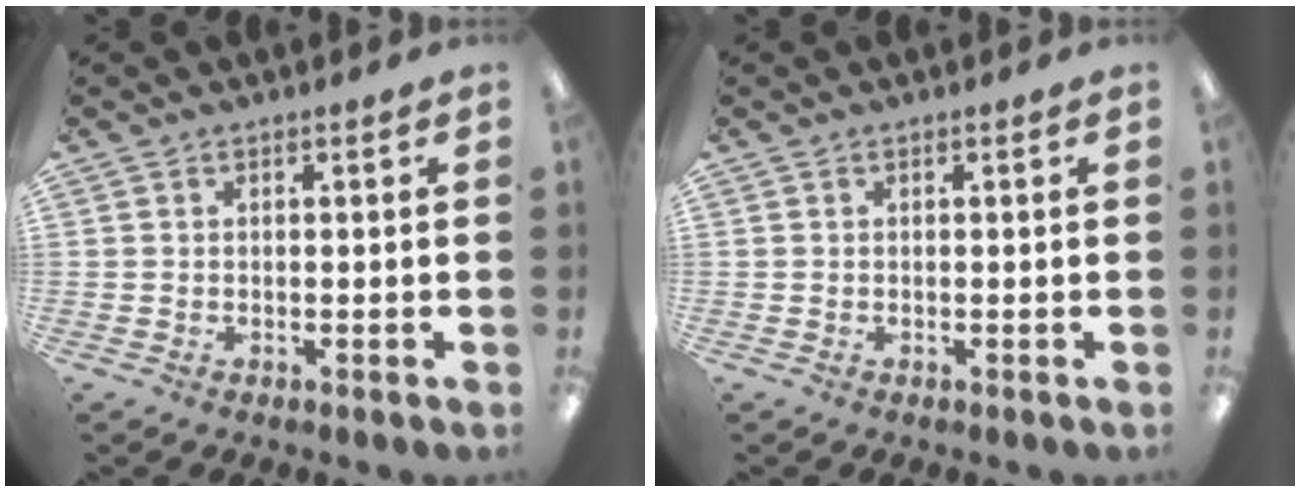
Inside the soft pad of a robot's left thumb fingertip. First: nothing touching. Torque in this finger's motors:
{"motor_torque": [0.00, 0.00, 0.16, -0.16, 0.00]}